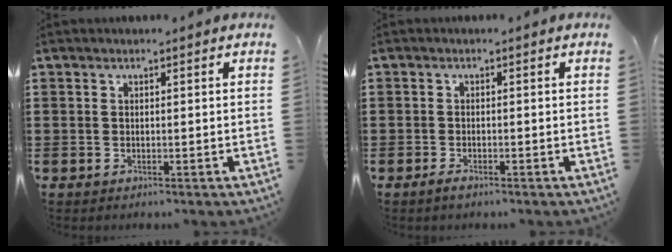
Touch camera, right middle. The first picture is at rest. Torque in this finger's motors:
{"motor_torque": [0.87, 0.34, 0.23, 0.12]}